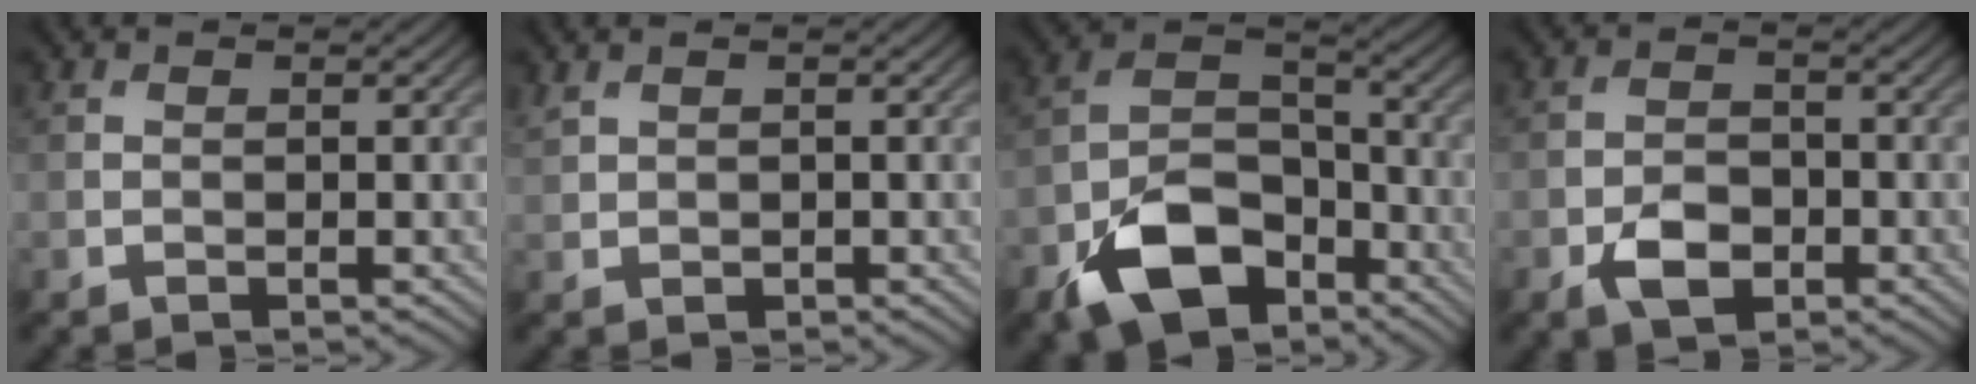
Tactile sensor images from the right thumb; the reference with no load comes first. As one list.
[{"total": 1.2, "force": [0.7, 0.8, 0.6], "torque": [-0.018, 0.001, 0.019]}, {"total": 12.0, "force": [-7.0, 6.9, 6.9], "torque": [-0.140, -0.014, -0.134]}, {"total": 4.5, "force": [-2.2, 2.8, 2.7], "torque": [-0.049, -0.003, -0.047]}]